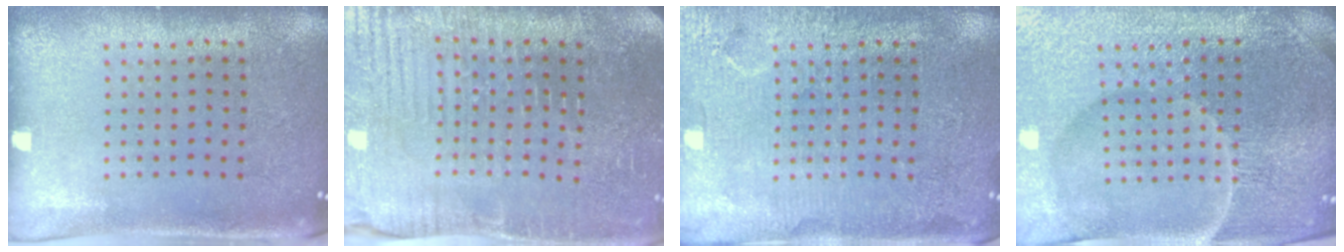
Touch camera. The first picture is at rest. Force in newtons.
{"total": 4.0, "press": 3.9, "slide": 1.0}
{"total": 4.8, "press": 4.7, "slide": 0.7}
{"total": 5.7, "press": 5.3, "slide": 2.2}